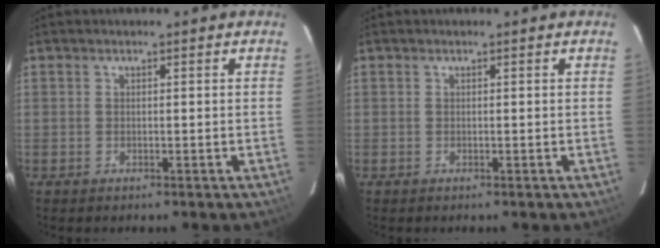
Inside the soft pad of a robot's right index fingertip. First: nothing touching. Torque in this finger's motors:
{"motor_torque": [-0.10, 0.15, 0.04, 0.00]}